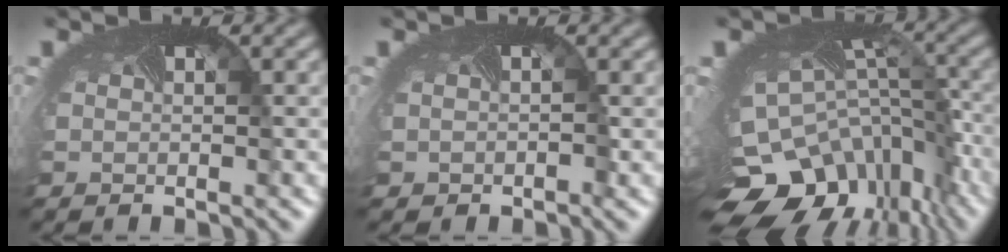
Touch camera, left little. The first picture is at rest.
{"total": 0.9, "force": [0.0, 0.7, -0.6], "torque": [0.015, 0.000, -0.002]}
{"total": 14.0, "force": [-7.7, 9.1, 7.3], "torque": [-0.159, -0.038, -0.089]}